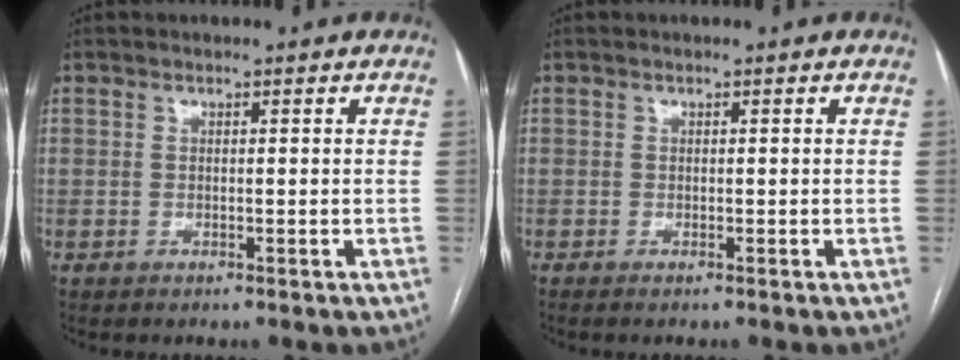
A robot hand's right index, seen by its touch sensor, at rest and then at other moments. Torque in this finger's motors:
{"motor_torque": [-0.02, 0.17, -0.03, 0.01]}